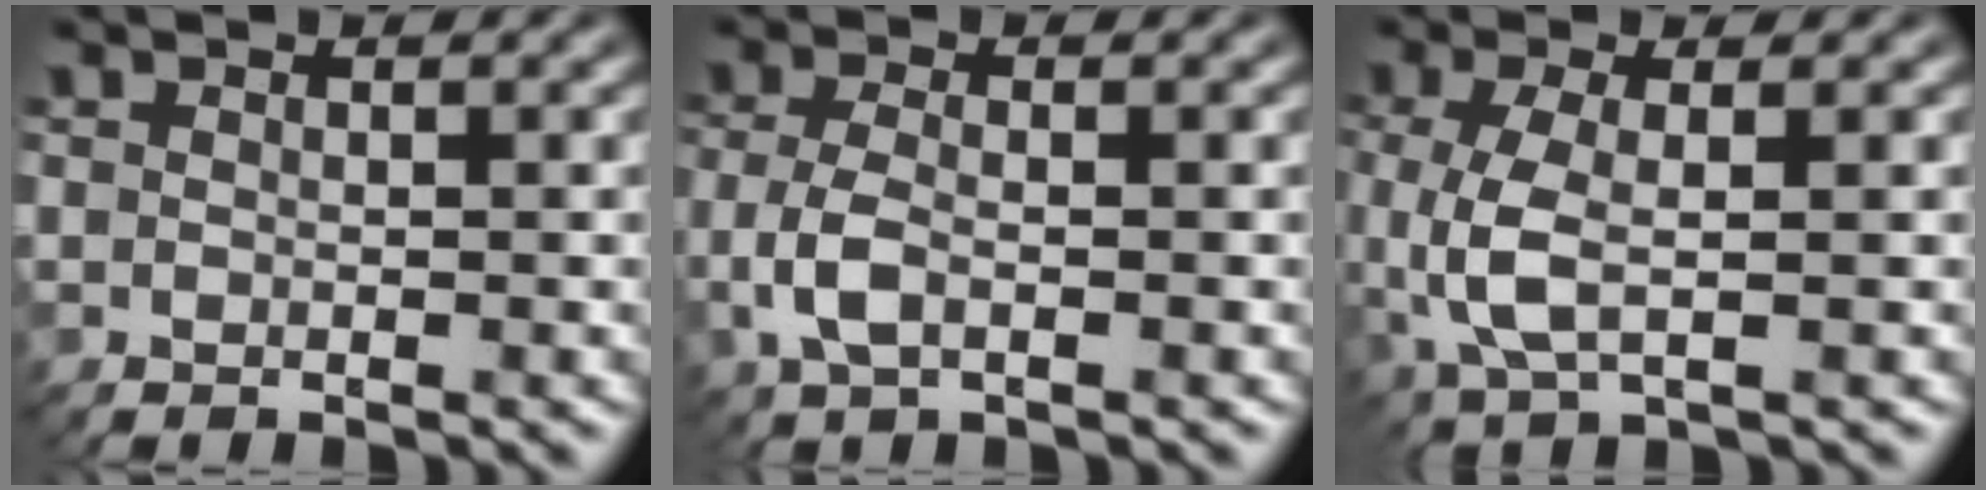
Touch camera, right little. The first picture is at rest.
{"total": 3.1, "force": [-0.9, 1.3, 2.6], "torque": [-0.064, -0.002, -0.024]}
{"total": 4.3, "force": [-0.1, 1.7, 4.0], "torque": [-0.104, -0.005, -0.004]}